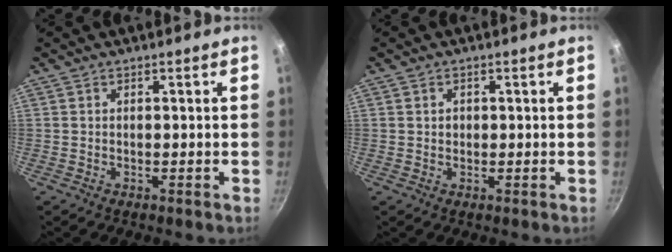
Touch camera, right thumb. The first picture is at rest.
{"total": 1.2, "force": [0.3, 1.1, 0.5], "torque": [-0.004, 0.003, 0.004]}